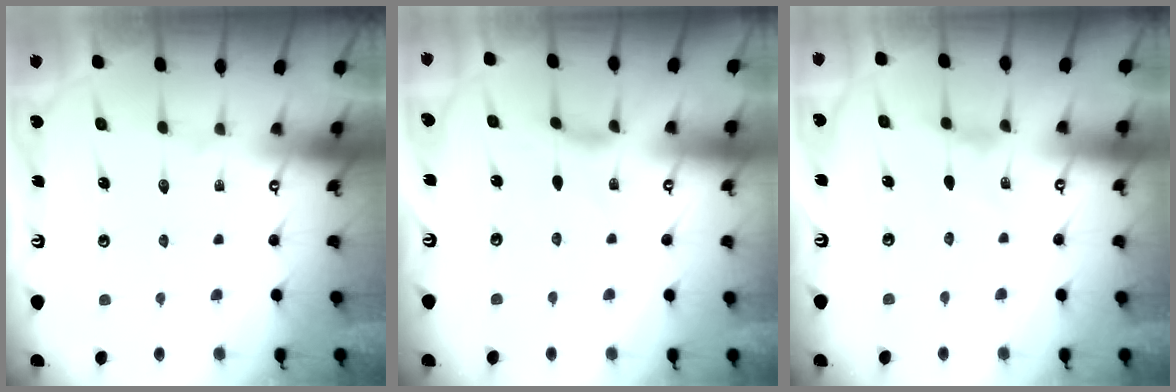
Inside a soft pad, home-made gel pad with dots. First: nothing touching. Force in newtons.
{"total": 1.3, "press": 1.2, "slide": 0.4}
{"total": 1.3, "press": 1.3, "slide": 0.4}